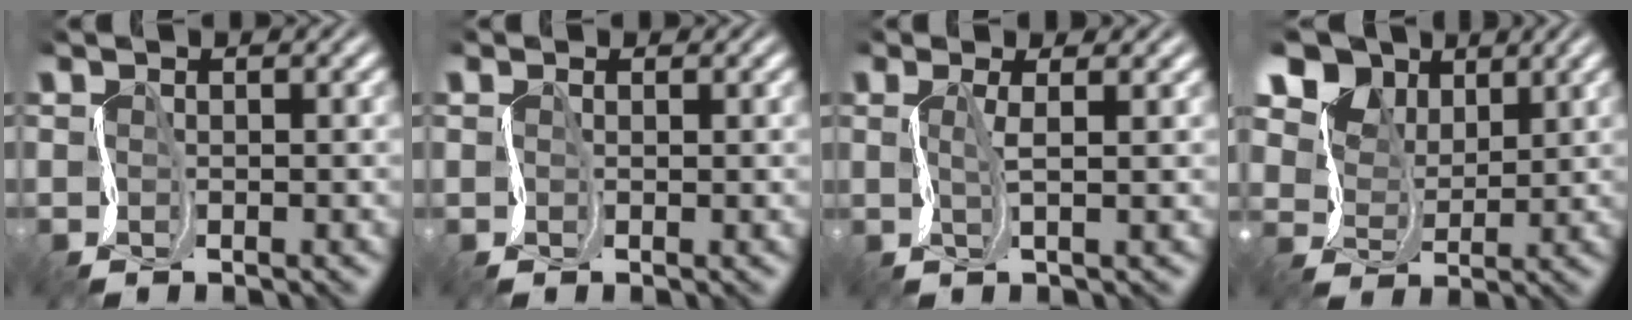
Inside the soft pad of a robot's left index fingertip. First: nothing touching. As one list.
[{"total": 1.0, "force": [0.4, 0.7, -0.7], "torque": [0.021, 0.004, 0.006]}, {"total": 1.3, "force": [0.8, 0.6, 0.8], "torque": [-0.012, 0.005, 0.009]}, {"total": 7.6, "force": [5.6, 4.8, 1.9], "torque": [-0.064, 0.000, 0.094]}]